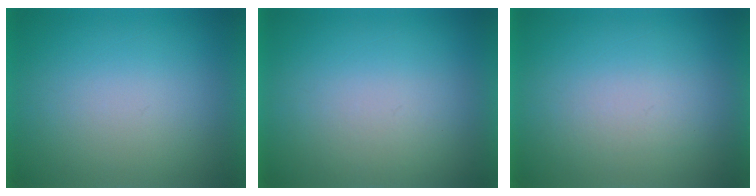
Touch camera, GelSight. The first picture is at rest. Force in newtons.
{"total": 1.4}
{"total": 1.4}